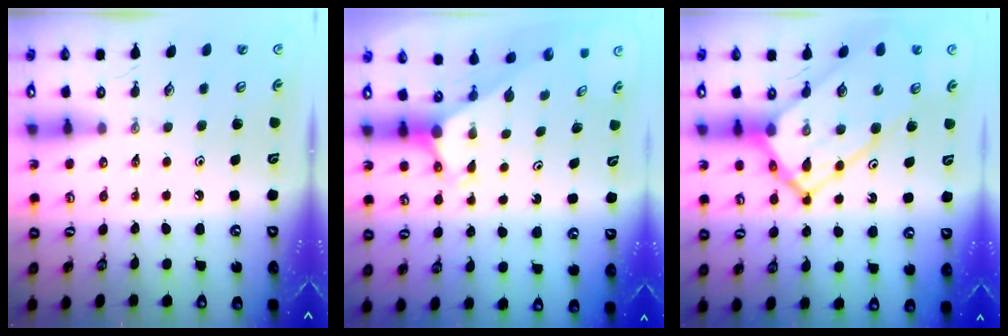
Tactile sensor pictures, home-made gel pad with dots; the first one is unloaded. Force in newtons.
{"total": 2.7, "press": 2.7, "slide": 0.0}
{"total": 18.3, "press": 18.2, "slide": 1.7}